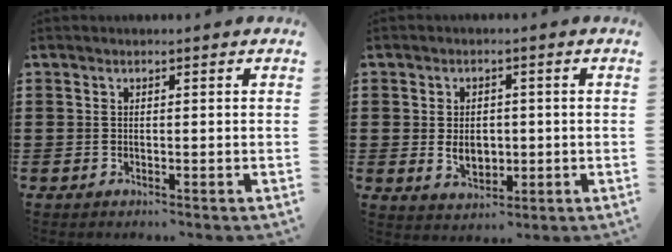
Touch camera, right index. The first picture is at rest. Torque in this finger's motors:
{"motor_torque": [0.83, 1.30, 0.06, 0.00]}